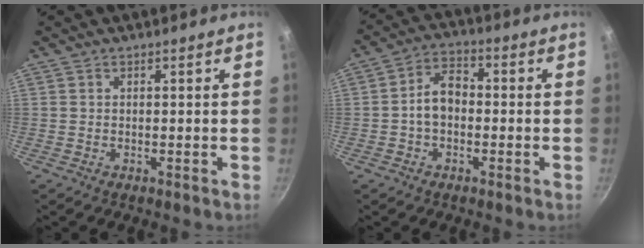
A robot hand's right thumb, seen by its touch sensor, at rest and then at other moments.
{"total": 6.6, "force": [-0.8, 4.5, 4.7], "torque": [-0.062, 0.028, -0.025]}